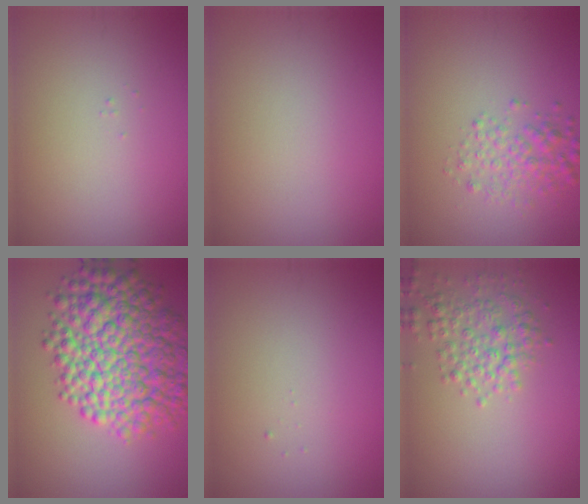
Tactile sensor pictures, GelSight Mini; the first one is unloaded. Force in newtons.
{"total": 0.0}
{"total": 2.8, "press": 2.8, "slide": 0.0}
{"total": 11.0, "press": 11.0, "slide": 0.1}
{"total": 0.0}
{"total": 3.3, "press": 3.3, "slide": 0.2}